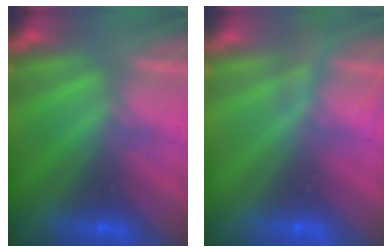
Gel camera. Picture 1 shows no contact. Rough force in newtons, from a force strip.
{"total": 2.3}